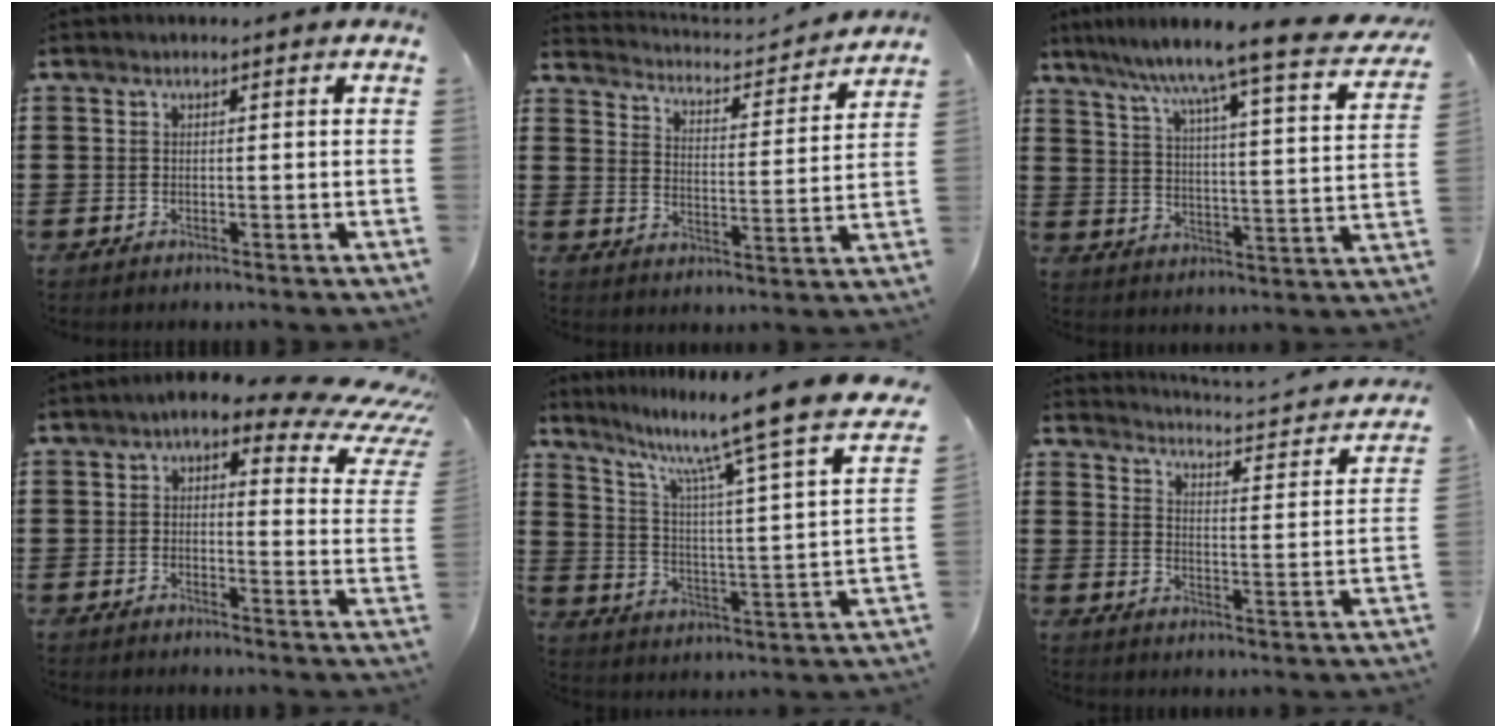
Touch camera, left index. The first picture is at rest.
{"total": 3.3, "force": [3.2, 0.2, 0.2], "torque": [-0.027, -0.033, 0.047]}
{"total": 7.2, "force": [6.1, -0.9, 3.8], "torque": [-0.094, -0.055, 0.088]}
{"total": 5.9, "force": [3.8, 2.3, 4.0], "torque": [-0.076, -0.017, 0.057]}
{"total": 10.6, "force": [8.5, -0.9, 6.2], "torque": [-0.128, -0.081, 0.124]}
{"total": 2.1, "force": [2.0, -0.5, 0.4], "torque": [-0.029, -0.031, 0.021]}